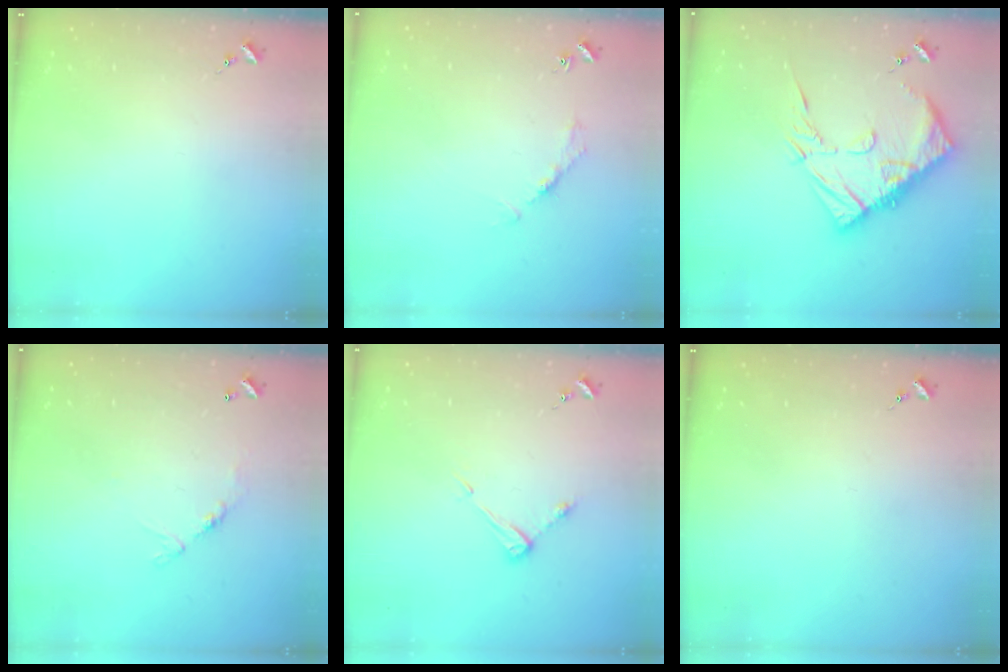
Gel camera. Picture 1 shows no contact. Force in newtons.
{"total": 2.7, "press": 2.7, "slide": 0.4}
{"total": 16.8, "press": 16.7, "slide": 1.7}
{"total": 5.9, "press": 5.9, "slide": 0.4}
{"total": 5.2, "press": 5.1, "slide": 0.3}
{"total": 0.0}